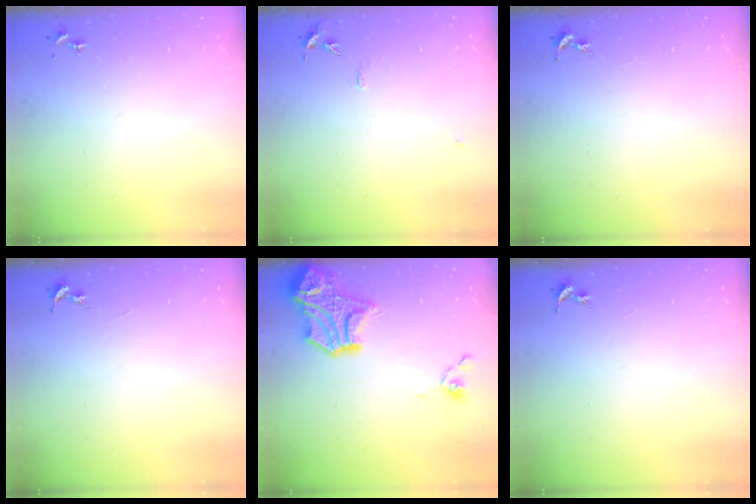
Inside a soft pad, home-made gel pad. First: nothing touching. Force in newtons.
{"total": 5.8, "press": 5.8, "slide": 0.6}
{"total": 0.0}
{"total": 0.0}
{"total": 17.1, "press": 17.0, "slide": 1.5}
{"total": 0.0}